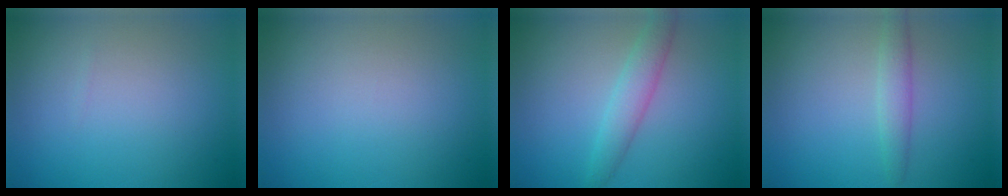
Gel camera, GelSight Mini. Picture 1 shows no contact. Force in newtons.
{"total": 0.0}
{"total": 2.7, "press": 2.7, "slide": 0.1}
{"total": 1.9, "press": 1.9, "slide": 0.1}